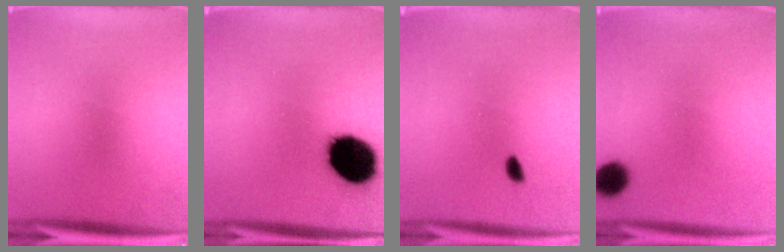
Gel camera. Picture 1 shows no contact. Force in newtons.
{"total": 19.0}
{"total": 1.5}
{"total": 6.8}